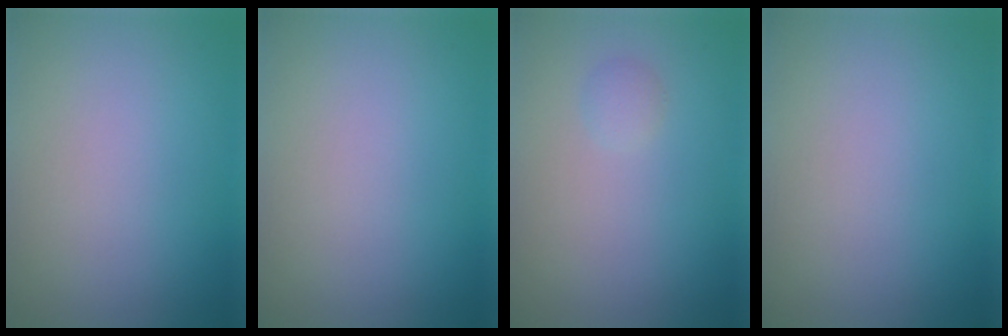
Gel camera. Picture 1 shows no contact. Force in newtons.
{"total": 0.0}
{"total": 0.8, "press": 0.8, "slide": 0.1}
{"total": 0.0}